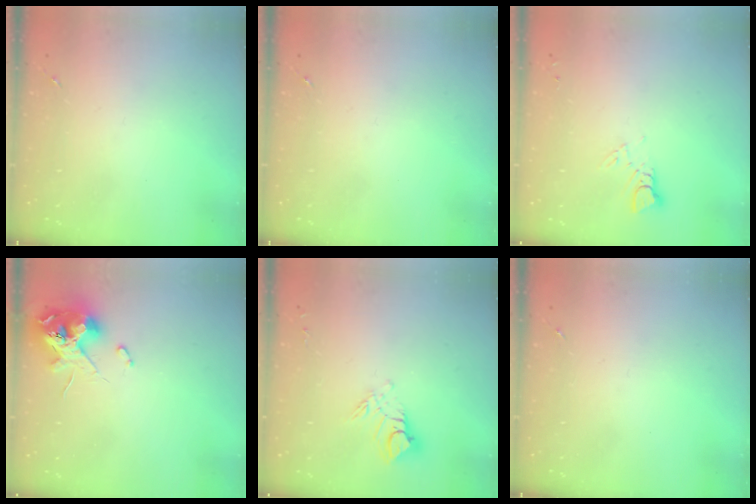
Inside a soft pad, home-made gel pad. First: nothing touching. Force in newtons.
{"total": 0.0}
{"total": 2.9, "press": 2.9, "slide": 0.2}
{"total": 11.9, "press": 11.8, "slide": 1.5}
{"total": 10.0, "press": 9.9, "slide": 1.0}
{"total": 0.0}